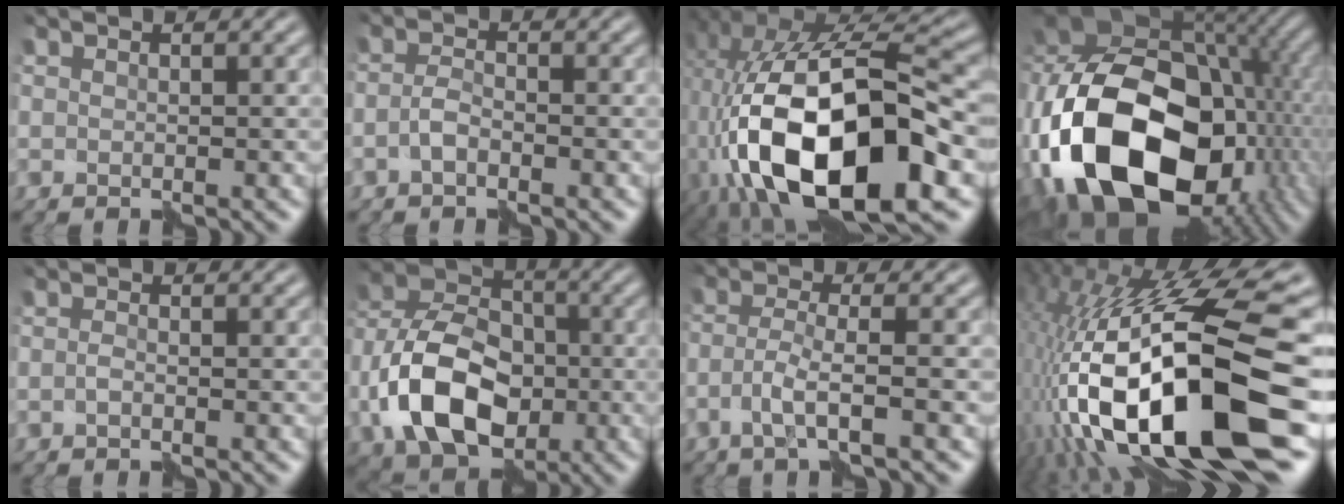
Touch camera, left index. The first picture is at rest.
{"total": 1.6, "force": [-1.0, 0.7, 1.0], "torque": [-0.025, 0.001, -0.025]}
{"total": 17.0, "force": [-5.2, 7.8, 14.2], "torque": [-0.255, -0.005, -0.087]}
{"total": 20.9, "force": [-6.0, 13.8, 14.5], "torque": [-0.313, -0.009, -0.097]}
{"total": 0.8, "force": [-0.5, 0.2, 0.6], "torque": [-0.015, -0.001, -0.012]}
{"total": 11.4, "force": [-3.6, 7.9, 7.5], "torque": [-0.163, 0.002, -0.077]}
{"total": 3.5, "force": [-1.6, 0.6, 3.0], "torque": [-0.060, 0.001, -0.038]}
{"total": 17.8, "force": [-5.4, 6.0, 15.9], "torque": [-0.301, 0.009, -0.094]}